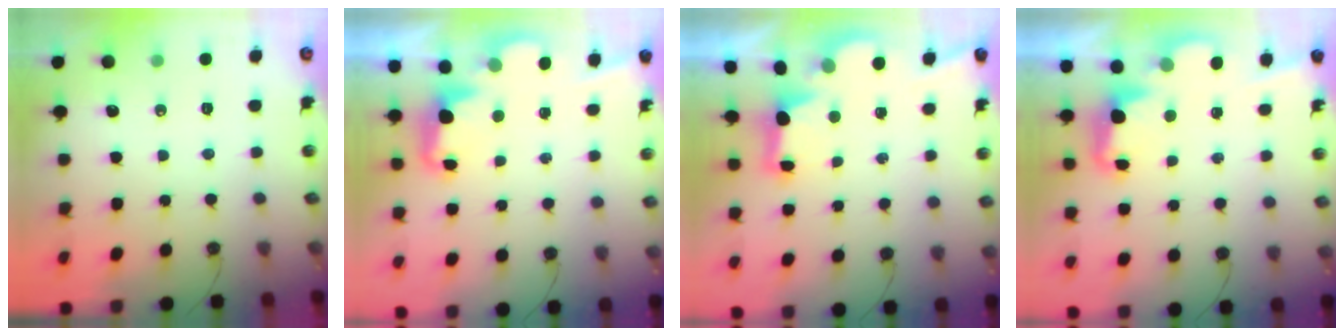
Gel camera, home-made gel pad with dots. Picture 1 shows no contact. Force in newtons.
{"total": 2.4, "press": 2.3, "slide": 0.5}
{"total": 2.5, "press": 2.4, "slide": 0.7}
{"total": 2.4, "press": 2.4, "slide": 0.6}